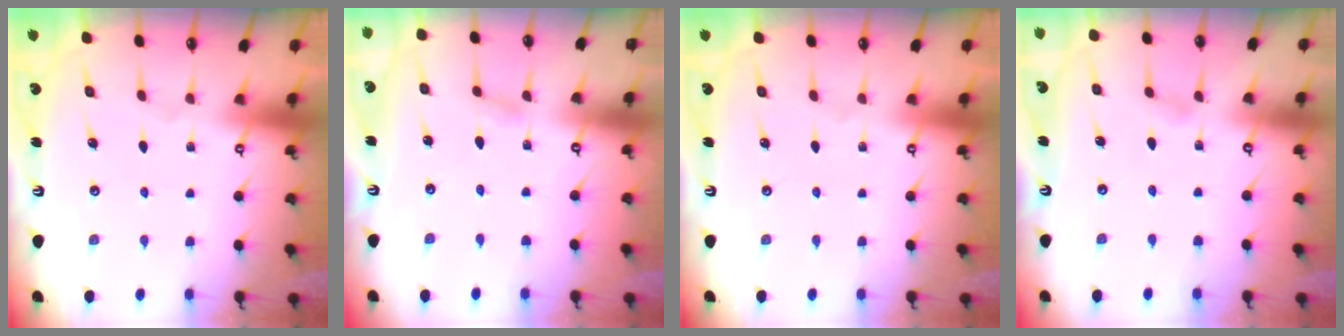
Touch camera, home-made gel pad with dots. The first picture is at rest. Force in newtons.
{"total": 1.6, "press": 1.6, "slide": 0.1}
{"total": 0.0}
{"total": 2.4, "press": 2.4, "slide": 0.3}